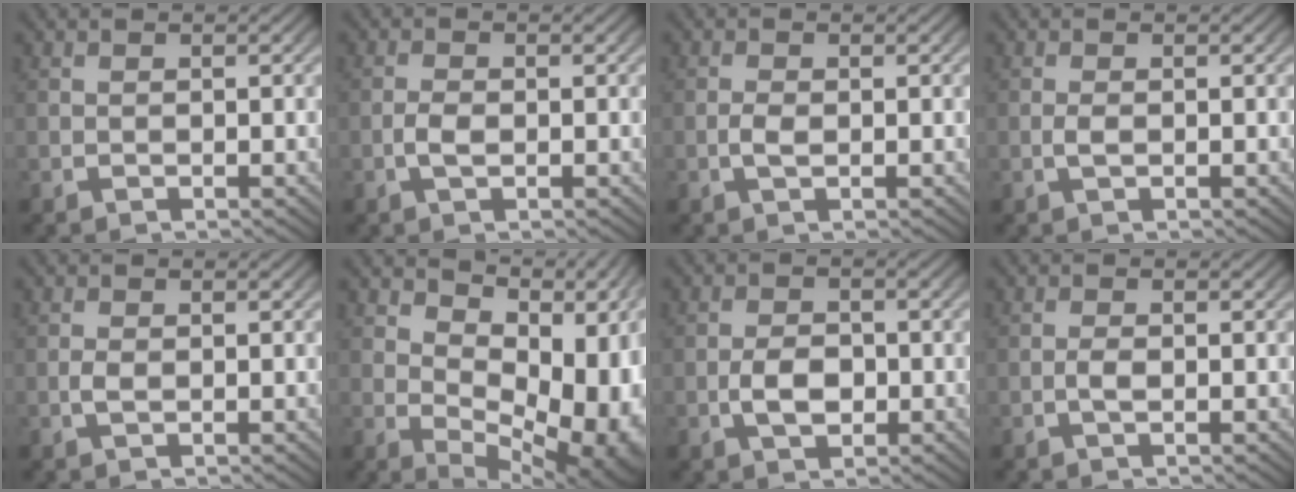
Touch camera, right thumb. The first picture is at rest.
{"total": 1.6, "force": [-0.4, 0.9, 1.3], "torque": [-0.035, -0.006, -0.007]}
{"total": 1.2, "force": [-0.2, 0.6, 1.0], "torque": [-0.030, -0.007, -0.001]}
{"total": 0.9, "force": [-0.2, 0.4, 0.8], "torque": [-0.024, -0.005, -0.001]}
{"total": 0.8, "force": [-0.1, 0.4, 0.7], "torque": [-0.022, -0.005, 0.000]}
{"total": 13.0, "force": [2.3, 7.4, 10.5], "torque": [-0.149, -0.023, 0.053]}
{"total": 3.6, "force": [-0.6, 2.4, 2.6], "torque": [-0.055, -0.009, -0.005]}
{"total": 1.1, "force": [-0.3, 0.4, 1.0], "torque": [-0.028, -0.004, -0.005]}